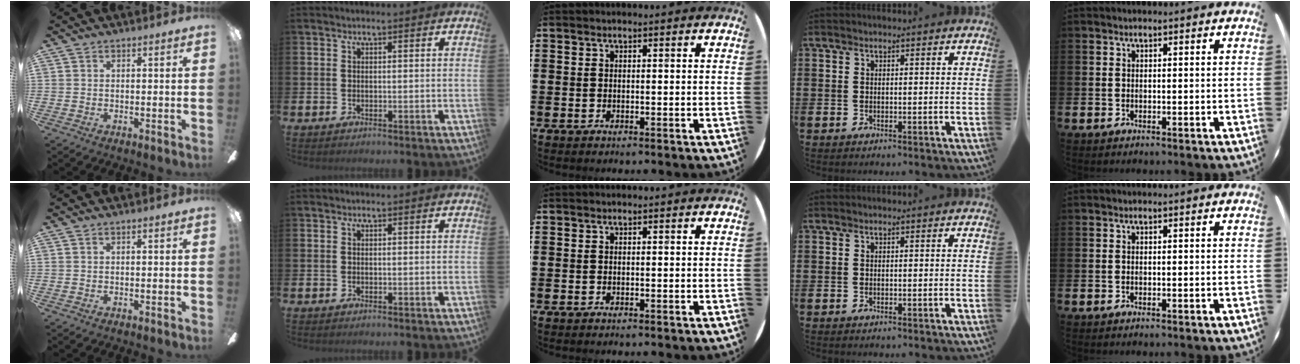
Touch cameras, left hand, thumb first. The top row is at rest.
{}